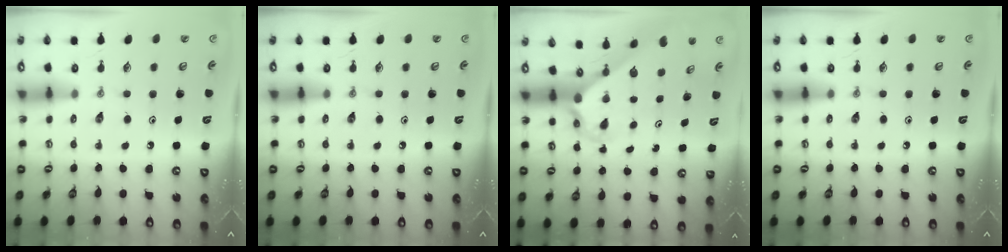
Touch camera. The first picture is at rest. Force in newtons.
{"total": 0.0}
{"total": 2.5, "press": 2.5, "slide": 0.2}
{"total": 0.0}